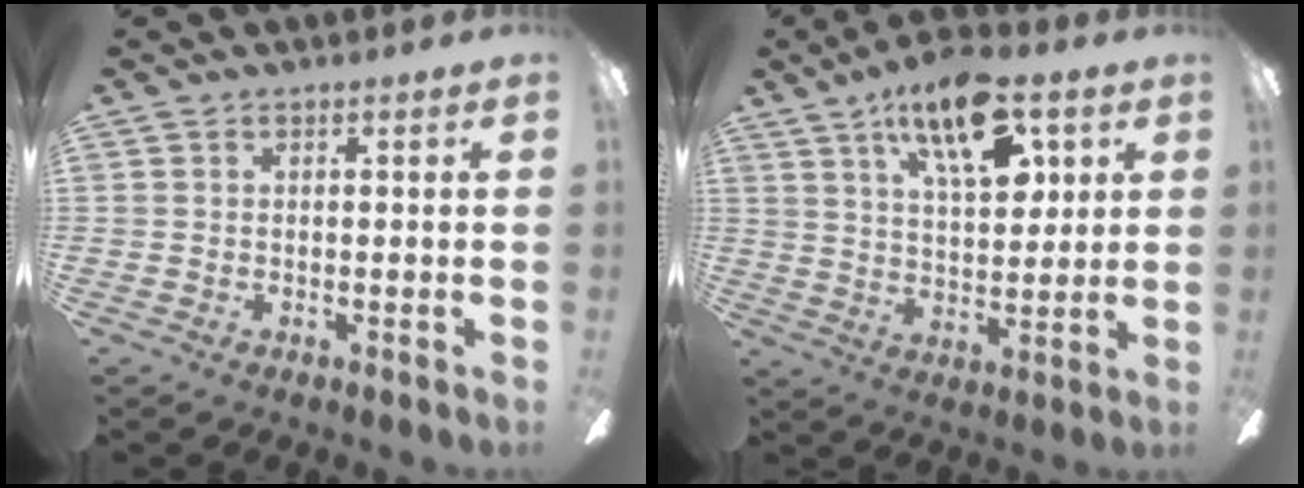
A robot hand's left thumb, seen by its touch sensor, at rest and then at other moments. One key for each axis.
{"total": 16.9, "fx": 9.1, "fy": 7.3, "fz": 12.2, "tx": -0.197, "ty": -0.025, "tz": 0.151}